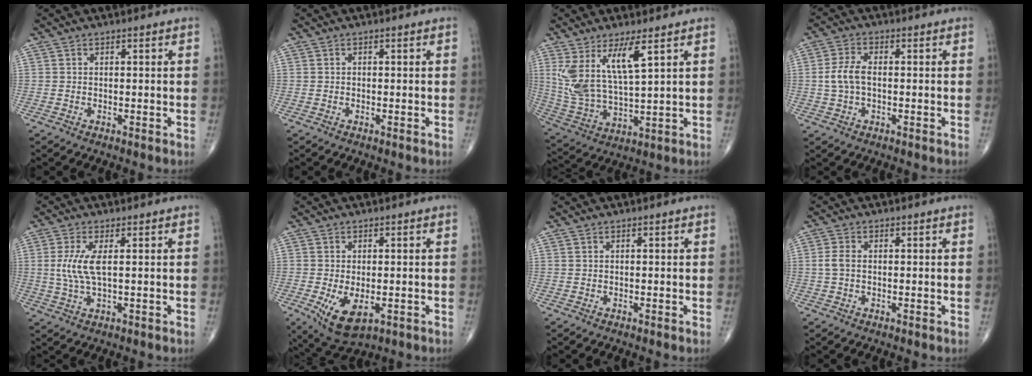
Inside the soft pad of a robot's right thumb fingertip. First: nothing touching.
{"total": 0.0}
{"total": 12.2, "force": [5.6, 3.6, 10.3], "torque": [-0.216, -0.034, 0.122]}
{"total": 5.1, "force": [-0.2, 2.8, 4.2], "torque": [-0.098, 0.011, -0.008]}
{"total": 5.7, "force": [0.8, 1.6, 5.4], "torque": [-0.137, -0.005, 0.017]}
{"total": 7.9, "force": [-2.3, 4.0, 6.4], "torque": [-0.112, -0.015, -0.028]}
{"total": 0.0}
{"total": 2.4, "force": [0.0, 1.5, 1.8], "torque": [-0.043, 0.004, -0.004]}